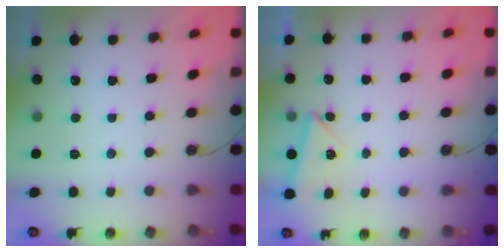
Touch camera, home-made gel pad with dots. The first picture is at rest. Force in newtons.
{"total": 2.9, "press": 2.8, "slide": 0.7}